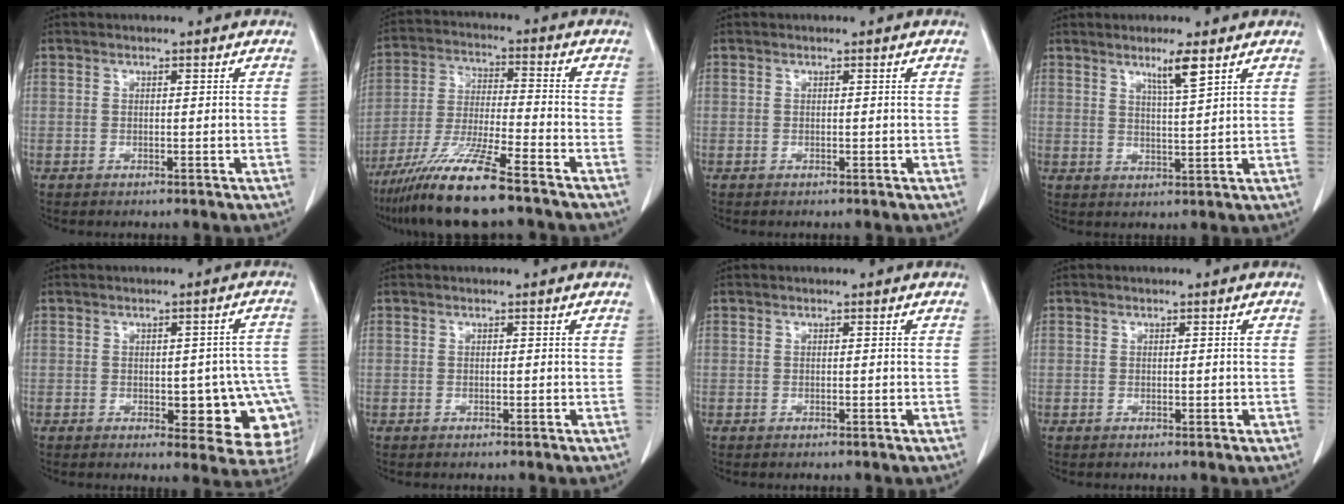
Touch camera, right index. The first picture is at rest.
{"total": 12.8, "force": [-9.4, 0.1, 8.7], "torque": [-0.171, -0.035, -0.173]}
{"total": 0.0}
{"total": 4.3, "force": [2.7, -0.3, 3.2], "torque": [-0.060, -0.007, 0.051]}
{"total": 12.4, "force": [-3.0, 5.3, 10.8], "torque": [-0.074, 0.018, -0.026]}
{"total": 0.0}
{"total": 0.0}
{"total": 0.8, "force": [-0.1, 0.6, 0.5], "torque": [-0.007, 0.000, 0.001]}